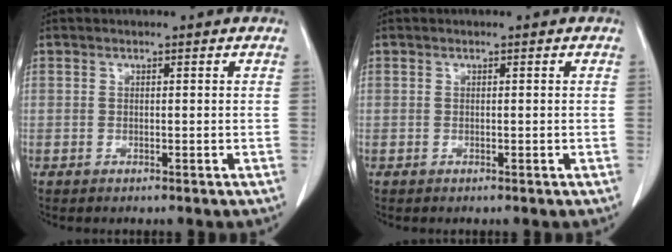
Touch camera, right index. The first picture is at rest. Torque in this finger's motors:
{"motor_torque": [-0.01, 0.01, 0.00, 0.00]}